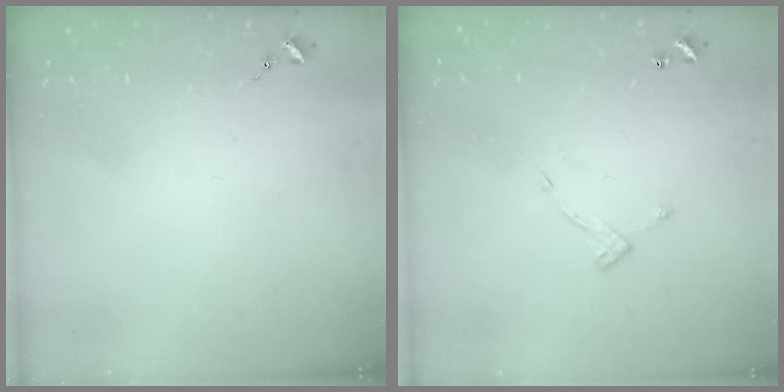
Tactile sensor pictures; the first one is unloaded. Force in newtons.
{"total": 7.2, "press": 7.2, "slide": 0.5}